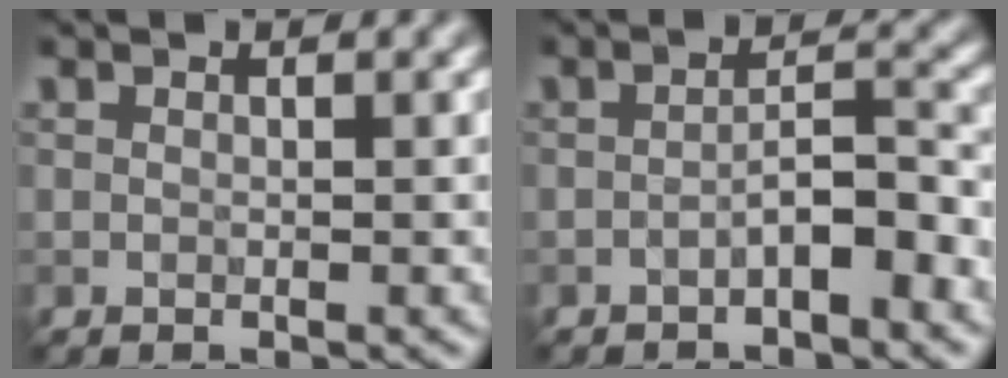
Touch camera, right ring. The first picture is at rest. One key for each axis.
{"total": 2.8, "fx": -1.5, "fy": 0.7, "fz": 2.3, "tx": -0.038, "ty": 0.013, "tz": -0.028}